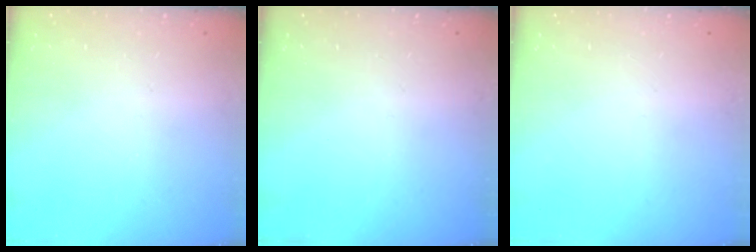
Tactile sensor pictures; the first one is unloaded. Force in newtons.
{"total": 0.0}
{"total": 0.0}